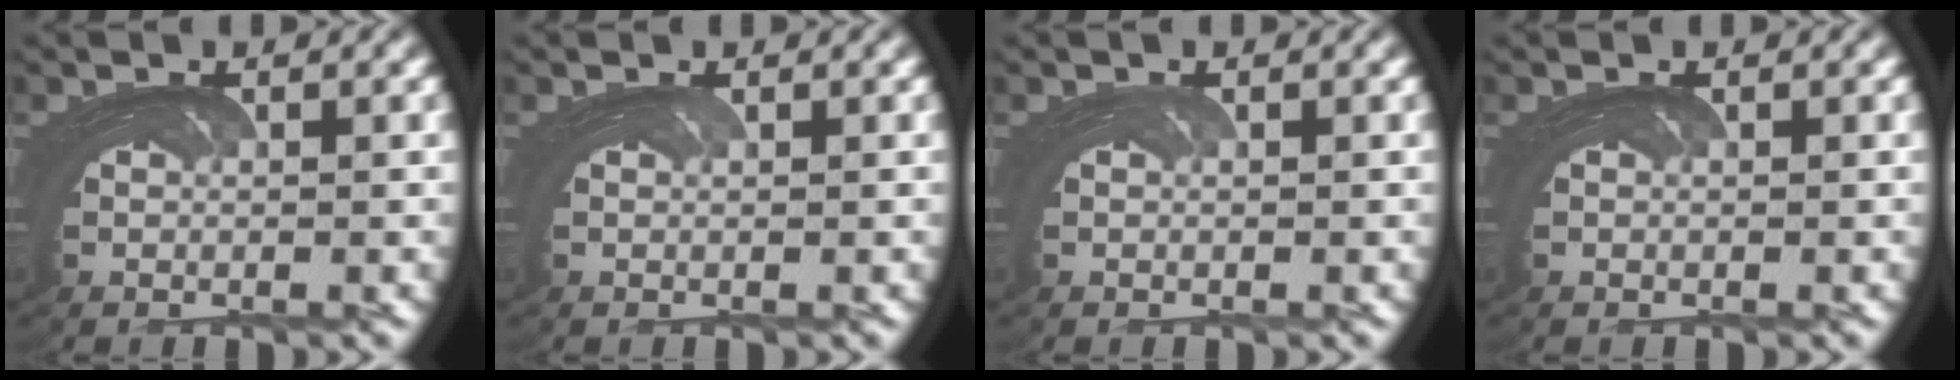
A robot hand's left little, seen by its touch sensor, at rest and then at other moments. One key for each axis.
{"total": 0.8, "fx": 0.2, "fy": -0.5, "fz": -0.6, "tx": 0.018, "ty": 0.003, "tz": 0.002}
{"total": 0.9, "fx": 0.1, "fy": -0.4, "fz": -0.9, "tx": 0.020, "ty": 0.003, "tz": 0.000}
{"total": 0.0}